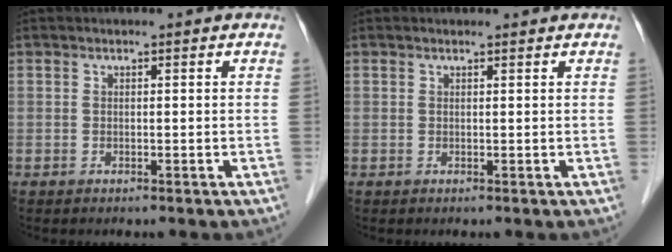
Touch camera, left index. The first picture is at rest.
{"total": 1.1, "force": [1.1, 0.0, 0.1], "torque": [-0.012, 0.005, 0.015]}